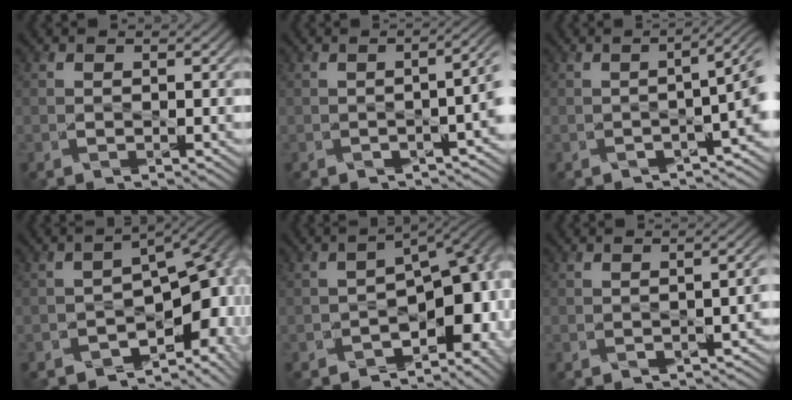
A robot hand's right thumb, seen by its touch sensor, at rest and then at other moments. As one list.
[{"total": 4.7, "force": [-1.2, 1.7, 4.3], "torque": [-0.048, -0.004, -0.015]}, {"total": 5.8, "force": [-1.9, 1.5, 5.3], "torque": [-0.062, -0.007, -0.032]}, {"total": 11.5, "force": [-5.0, 6.0, 8.4], "torque": [-0.107, -0.029, -0.072]}, {"total": 12.8, "force": [-5.2, 6.7, 9.5], "torque": [-0.097, -0.024, -0.068]}, {"total": 3.0, "force": [-1.3, 1.0, 2.5], "torque": [-0.034, -0.006, -0.013]}]